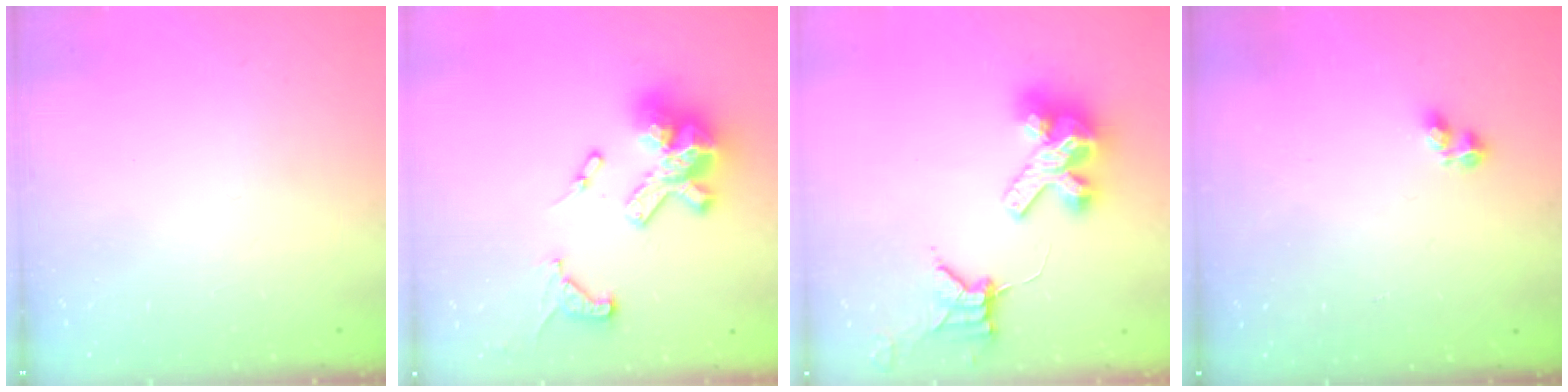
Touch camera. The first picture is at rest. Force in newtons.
{"total": 18.3, "press": 18.2, "slide": 1.6}
{"total": 13.3, "press": 13.2, "slide": 1.8}
{"total": 2.3, "press": 2.3, "slide": 0.5}